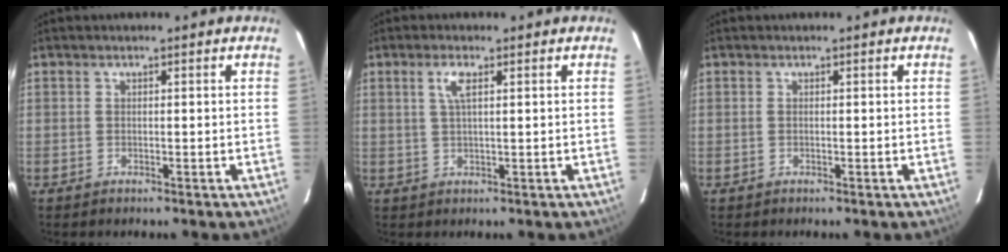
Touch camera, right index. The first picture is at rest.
{"total": 2.9, "force": [1.2, 0.6, 2.6], "torque": [-0.053, 0.004, 0.023]}
{"total": 0.0}